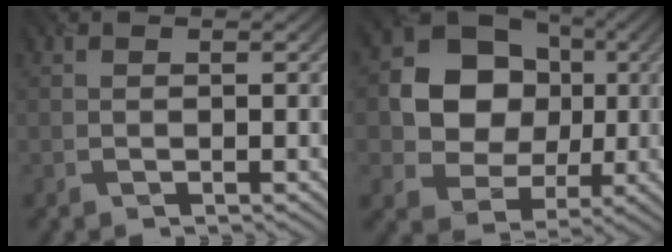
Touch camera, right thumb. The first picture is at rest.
{"total": 12.2, "force": [1.3, 10.5, 6.0], "torque": [-0.121, 0.010, 0.018]}